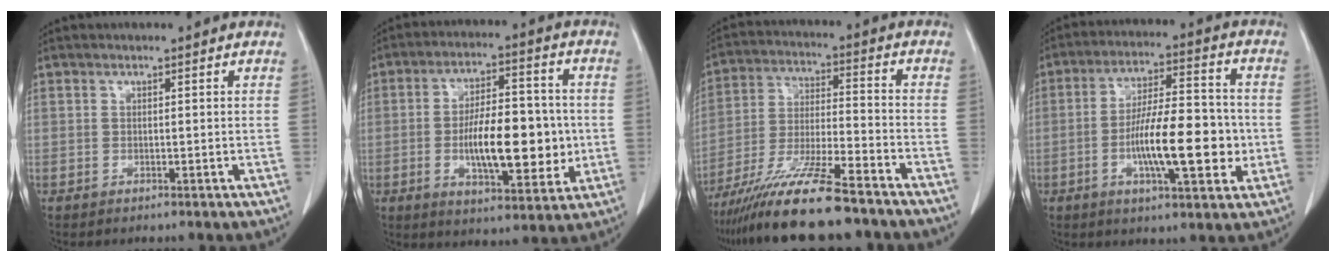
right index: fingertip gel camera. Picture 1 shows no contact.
{"total": 14.1, "force": [-1.6, 5.1, 13.1], "torque": [-0.217, 0.010, -0.021]}
{"total": 15.8, "force": [-12.6, 0.9, 9.6], "torque": [-0.192, -0.027, -0.220]}
{"total": 13.8, "force": [-2.7, 3.4, 13.1], "torque": [-0.222, 0.010, -0.044]}